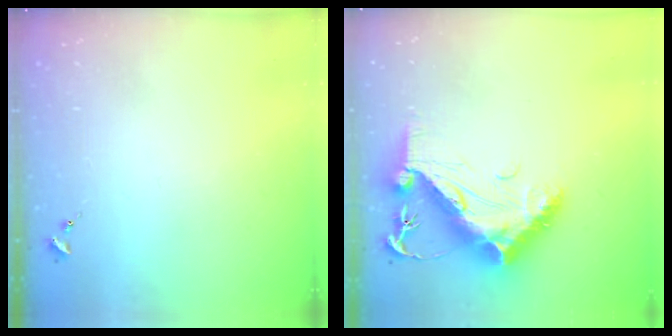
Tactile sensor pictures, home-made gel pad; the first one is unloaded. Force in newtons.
{"total": 19.4, "press": 19.3, "slide": 1.7}